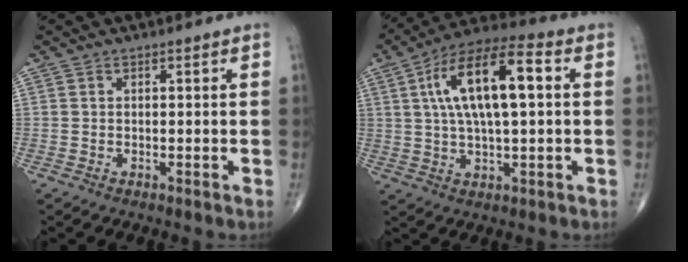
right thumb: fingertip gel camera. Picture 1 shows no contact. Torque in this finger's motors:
{"motor_torque": [-0.40, 1.61, 1.48, 0.54, 0.47]}